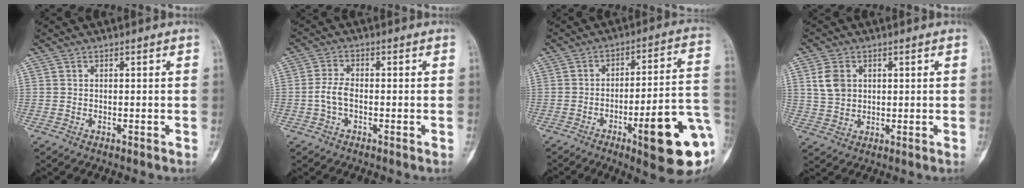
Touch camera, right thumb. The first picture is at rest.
{"total": 3.8, "force": [-1.0, 2.0, 3.0], "torque": [-0.067, 0.014, -0.022]}
{"total": 19.9, "force": [-6.8, 3.9, 18.3], "torque": [-0.200, 0.026, -0.085]}
{"total": 5.4, "force": [1.6, 4.2, 3.1], "torque": [-0.047, -0.001, 0.035]}